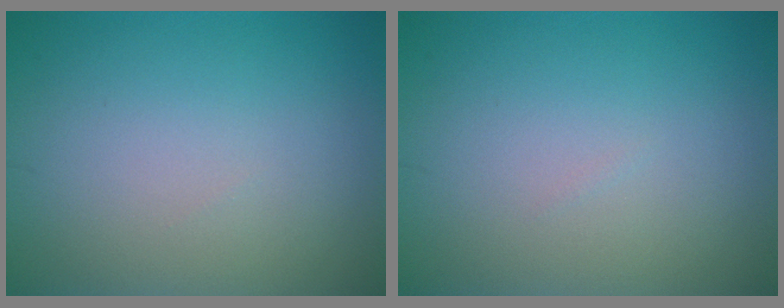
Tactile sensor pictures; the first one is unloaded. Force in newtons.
{"total": 0.0}